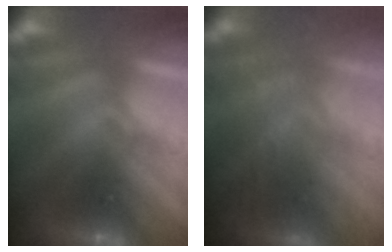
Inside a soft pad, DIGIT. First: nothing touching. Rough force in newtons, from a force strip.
{"total": 8.3}